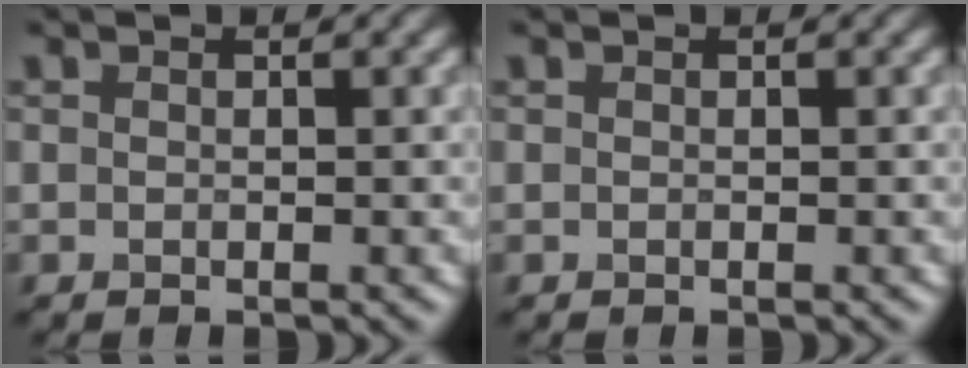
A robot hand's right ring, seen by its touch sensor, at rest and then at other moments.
{"total": 0.0}